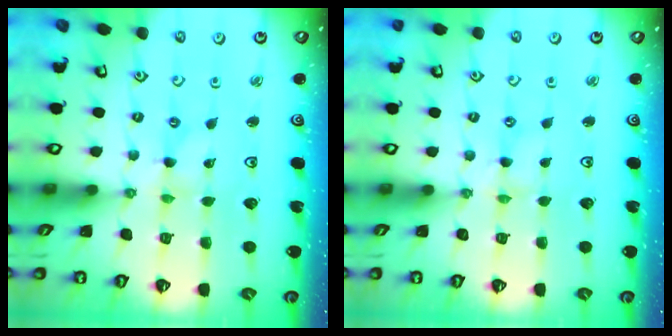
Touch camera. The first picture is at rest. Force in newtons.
{"total": 0.6, "press": 0.6, "slide": 0.1}